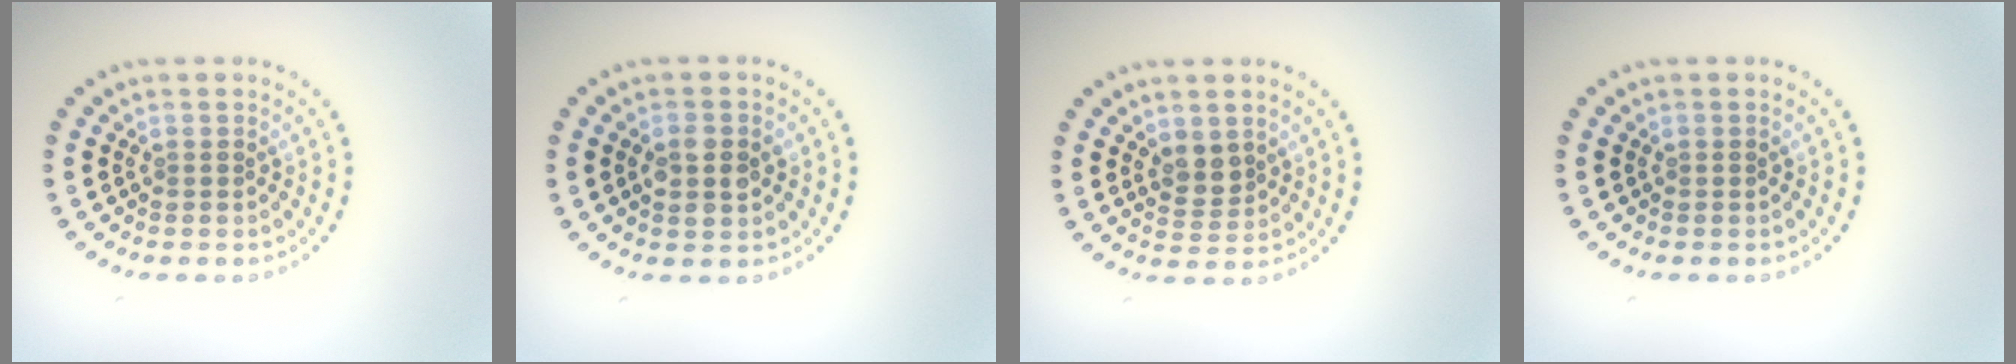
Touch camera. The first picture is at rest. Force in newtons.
{"total": 2.4, "press": 2.4, "slide": 0.1}
{"total": 1.9, "press": 1.8, "slide": 0.8}
{"total": 0.0}